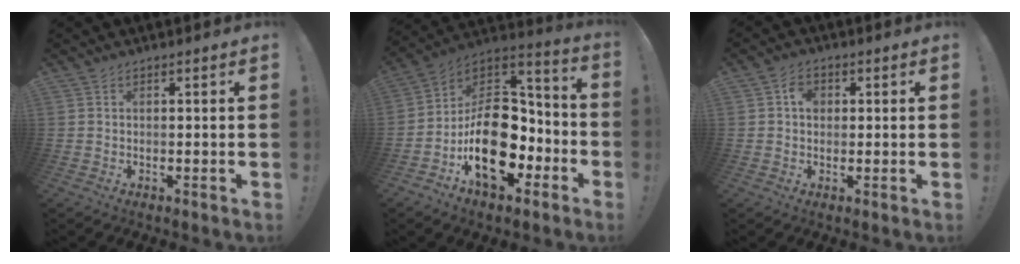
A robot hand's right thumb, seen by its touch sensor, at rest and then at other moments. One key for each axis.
{"total": 23.0, "fx": -6.8, "fy": 15.4, "fz": 15.7, "tx": -0.248, "ty": 0.035, "tz": -0.093}
{"total": 3.9, "fx": 0.5, "fy": 3.0, "fz": 2.4, "tx": -0.036, "ty": 0.004, "tz": 0.006}